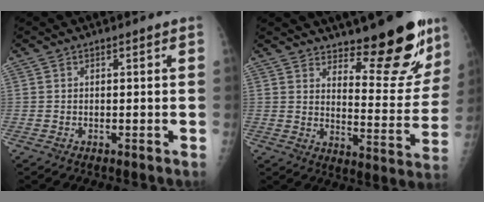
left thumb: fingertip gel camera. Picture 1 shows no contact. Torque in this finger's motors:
{"motor_torque": [0.38, 0.32, 0.13, -0.42, 0.06]}